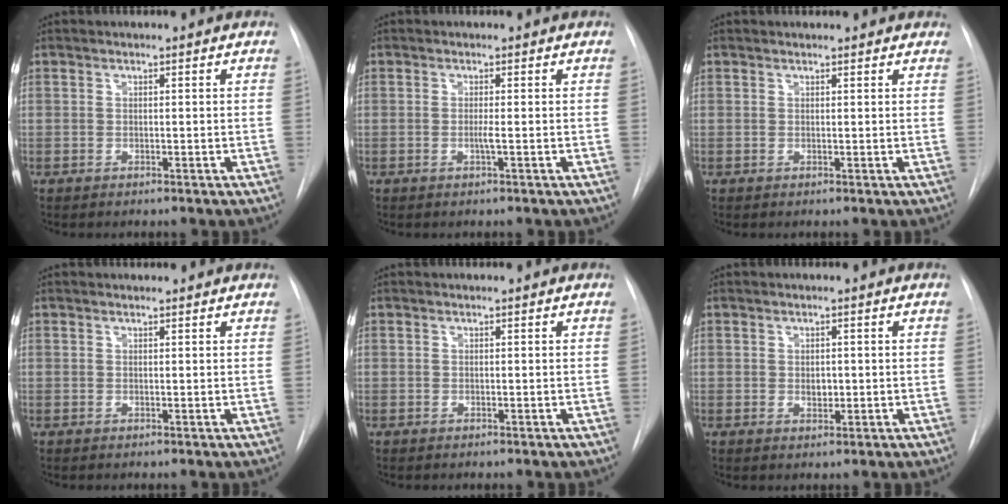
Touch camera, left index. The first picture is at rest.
{"total": 0.9, "force": [-0.1, -0.3, 0.8], "torque": [-0.014, -0.001, -0.005]}
{"total": 4.1, "force": [3.7, 1.2, 1.3], "torque": [-0.015, 0.019, 0.038]}
{"total": 1.7, "force": [1.7, 0.3, 0.3], "torque": [-0.012, 0.013, 0.023]}
{"total": 0.0}
{"total": 1.4, "force": [0.1, 1.0, 1.0], "torque": [-0.015, -0.002, 0.005]}